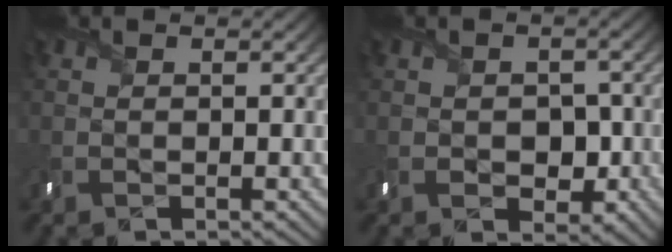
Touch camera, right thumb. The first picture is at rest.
{"total": 3.5, "force": [-0.8, 2.8, 2.0], "torque": [-0.030, -0.013, -0.015]}